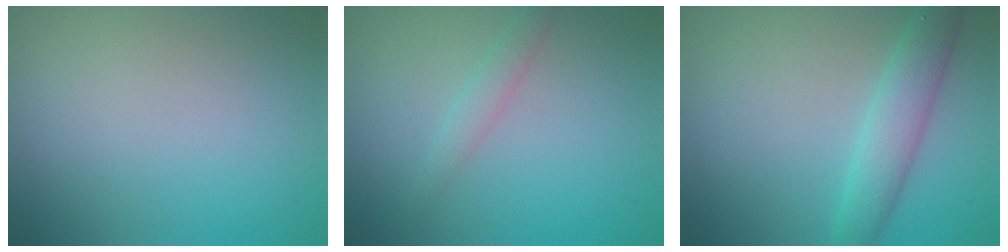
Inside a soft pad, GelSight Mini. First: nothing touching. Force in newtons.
{"total": 1.4, "press": 1.4, "slide": 0.1}
{"total": 3.3, "press": 3.3, "slide": 0.1}